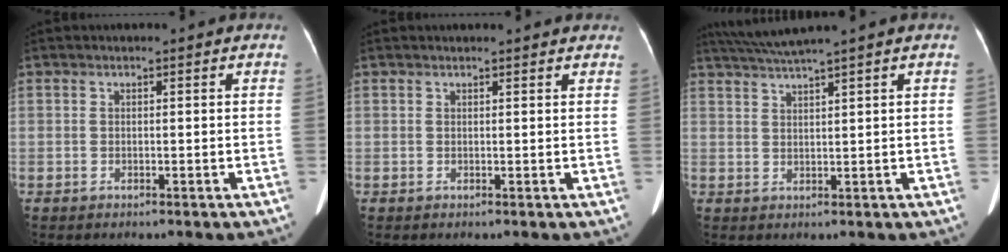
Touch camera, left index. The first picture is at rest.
{"total": 5.0, "force": [4.7, 1.0, 1.6], "torque": [-0.019, 0.018, 0.042]}
{"total": 4.4, "force": [3.6, -1.6, 1.9], "torque": [-0.042, 0.001, 0.074]}